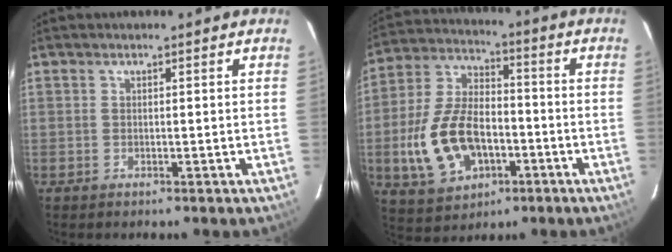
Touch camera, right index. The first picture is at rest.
{"total": 16.5, "force": [-4.8, 9.8, 12.4], "torque": [-0.276, 0.005, -0.073]}